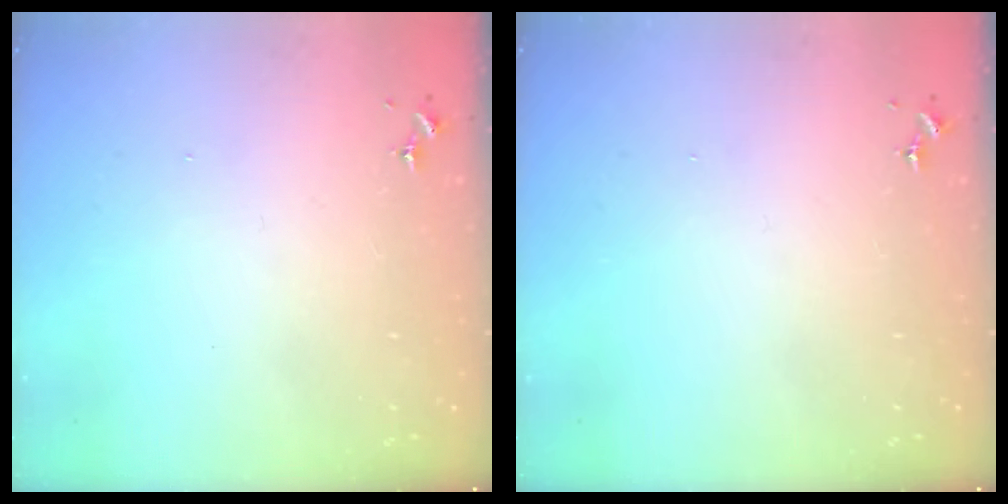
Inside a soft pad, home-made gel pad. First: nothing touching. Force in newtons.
{"total": 0.0}